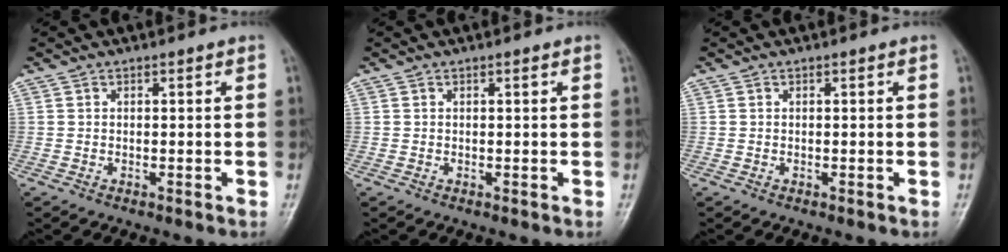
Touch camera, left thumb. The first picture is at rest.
{"total": 0.0}
{"total": 0.0}